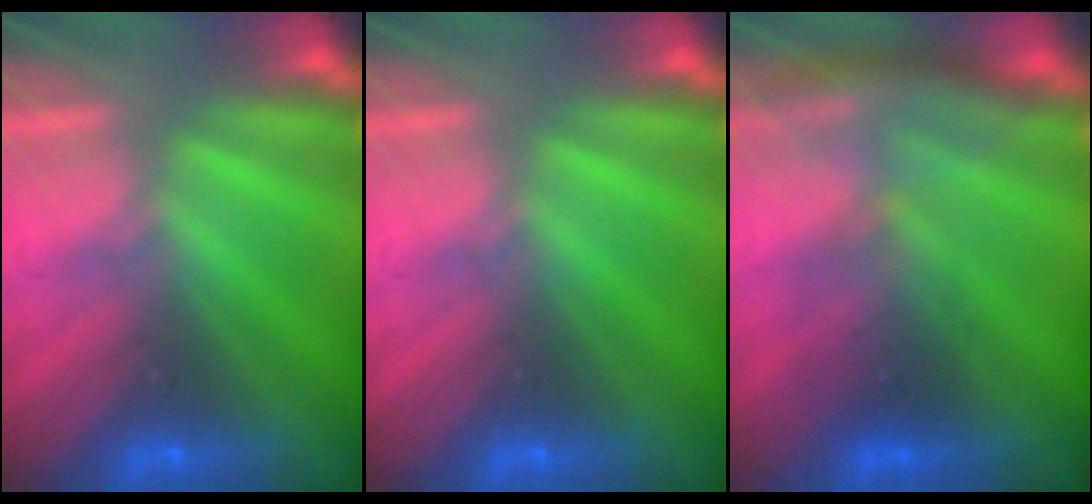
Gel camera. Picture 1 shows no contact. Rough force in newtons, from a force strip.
{"total": 0.0}
{"total": 2.8}